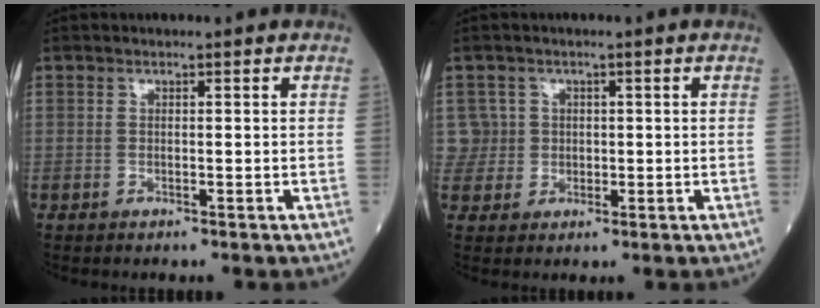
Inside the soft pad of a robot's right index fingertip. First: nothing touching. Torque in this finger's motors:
{"motor_torque": [-0.05, 0.02, -0.04, -0.02]}